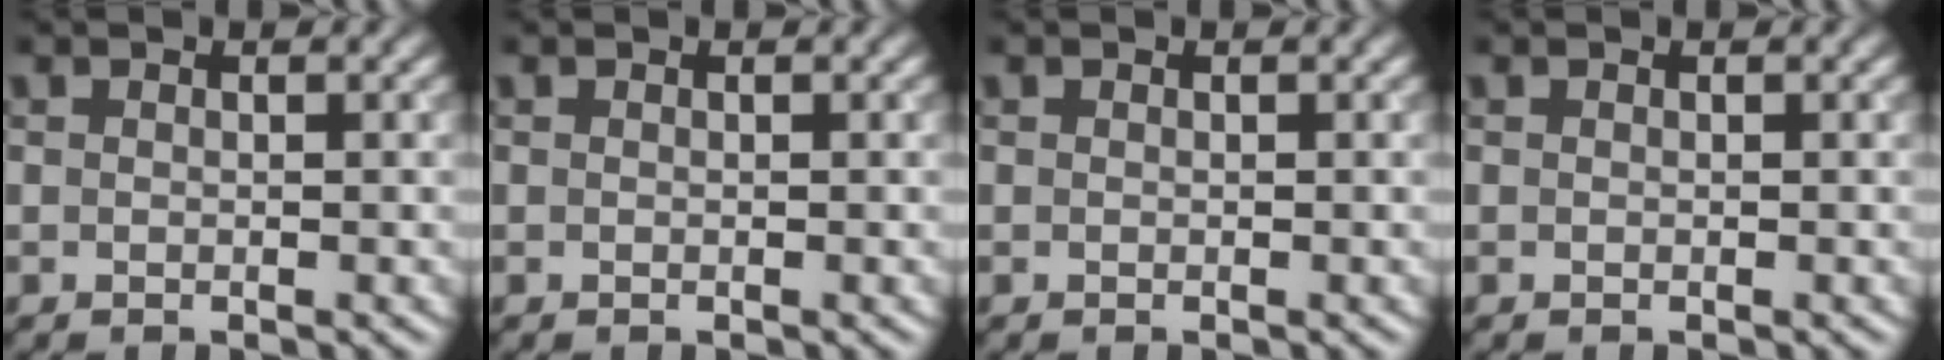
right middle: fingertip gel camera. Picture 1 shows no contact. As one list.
[{"total": 0.0}, {"total": 0.0}, {"total": 0.0}]